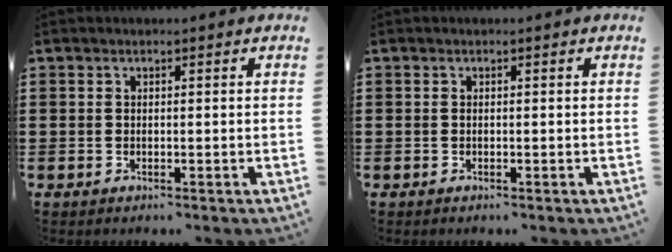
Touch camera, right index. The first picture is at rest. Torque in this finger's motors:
{"motor_torque": [-0.82, 1.32, -0.02, 0.00]}